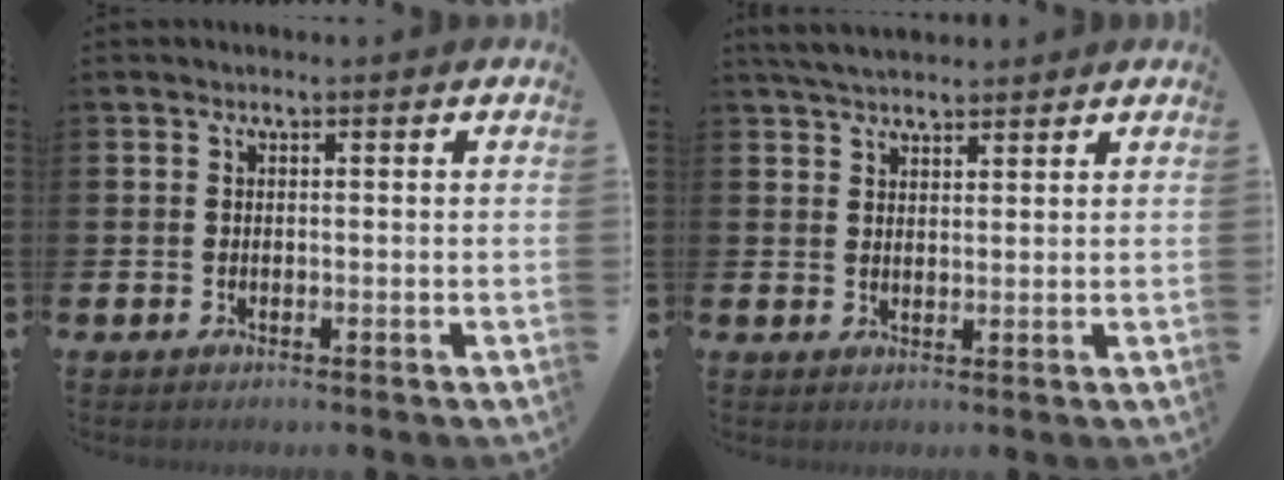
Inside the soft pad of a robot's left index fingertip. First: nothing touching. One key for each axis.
{"total": 4.0, "fx": 3.8, "fy": 1.0, "fz": 1.0, "tx": -0.029, "ty": -0.008, "tz": 0.071}